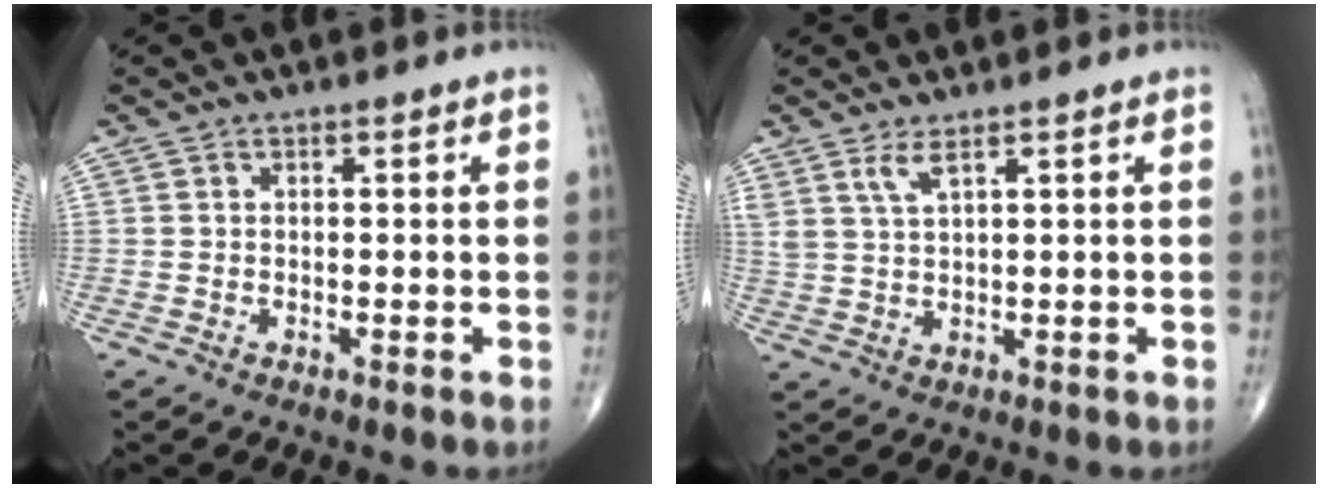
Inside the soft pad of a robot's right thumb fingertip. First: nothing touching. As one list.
[{"total": 3.2, "force": [2.1, 0.6, 2.4], "torque": [-0.054, -0.013, 0.050]}]